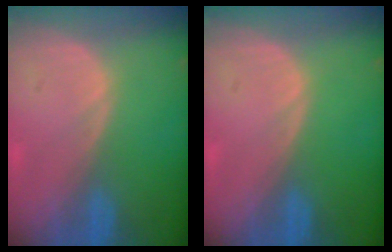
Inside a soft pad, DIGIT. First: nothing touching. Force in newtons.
{"total": 0.0}